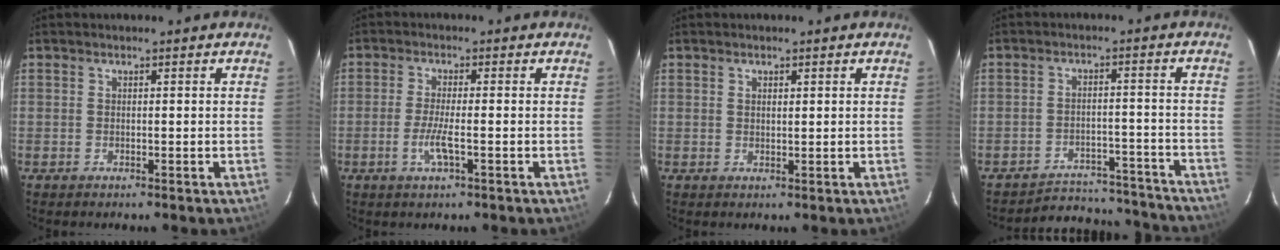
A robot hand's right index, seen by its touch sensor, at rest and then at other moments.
{"total": 4.4, "force": [-1.6, 0.5, 4.1], "torque": [-0.084, -0.005, -0.033]}
{"total": 1.0, "force": [0.5, 0.6, 0.6], "torque": [-0.011, 0.003, 0.008]}
{"total": 17.2, "force": [-16.3, 4.6, 3.2], "torque": [-0.066, 0.031, -0.205]}